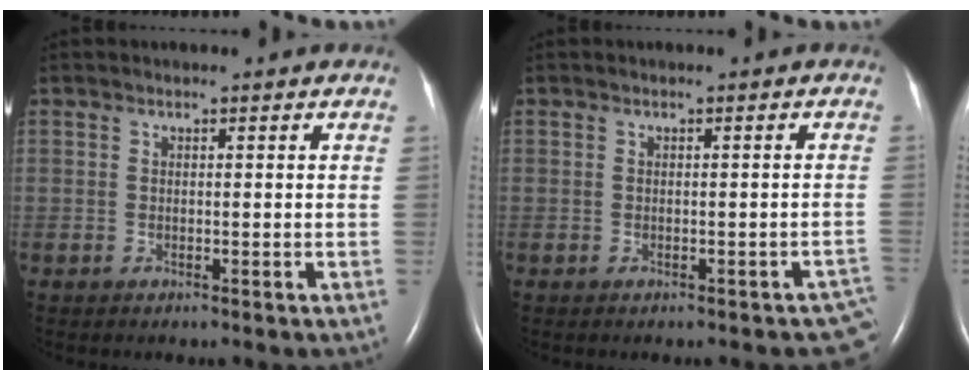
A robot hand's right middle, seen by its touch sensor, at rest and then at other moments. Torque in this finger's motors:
{"motor_torque": [-0.03, 0.03, 0.01, 0.00]}